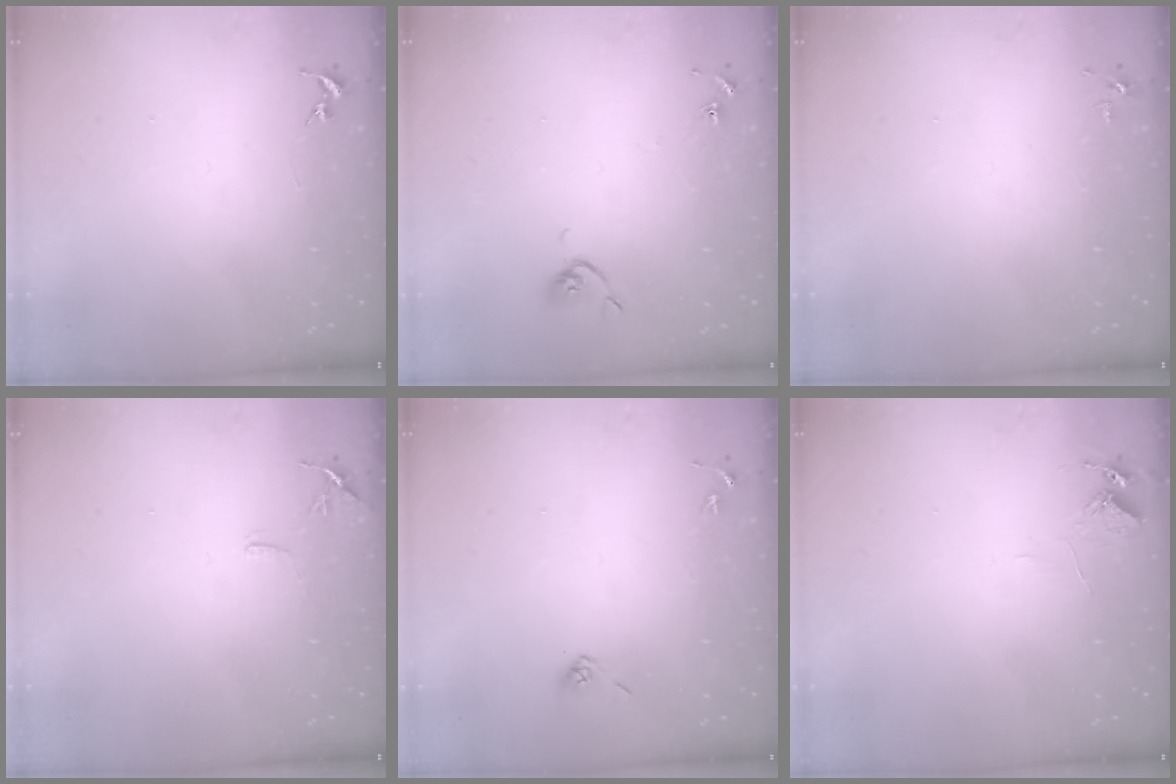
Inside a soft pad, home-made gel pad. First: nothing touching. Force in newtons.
{"total": 5.0, "press": 4.9, "slide": 0.7}
{"total": 3.2, "press": 3.2, "slide": 0.5}
{"total": 6.2, "press": 6.1, "slide": 0.7}
{"total": 3.8, "press": 3.3, "slide": 1.8}
{"total": 5.9, "press": 5.9, "slide": 0.6}